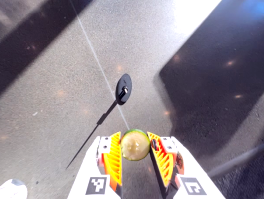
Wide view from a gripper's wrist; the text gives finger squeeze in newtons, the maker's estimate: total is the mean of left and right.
{"total": 9.1, "left": 9.2, "right": 9.1}